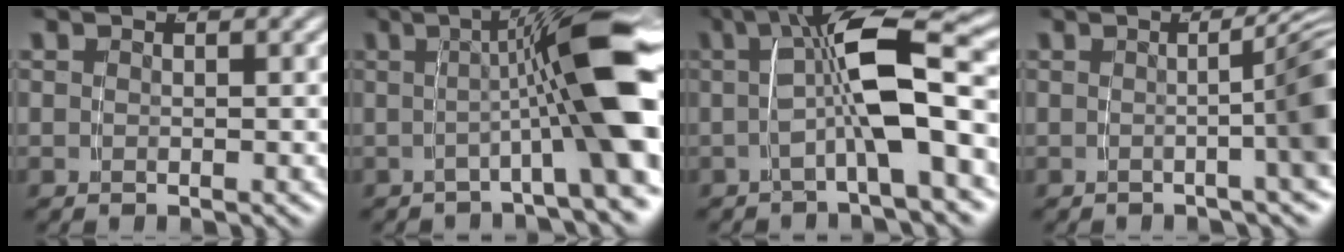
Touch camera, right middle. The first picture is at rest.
{"total": 9.5, "force": [-0.2, 1.0, 9.4], "torque": [-0.129, 0.013, -0.004]}
{"total": 6.9, "force": [0.6, 1.6, 6.7], "torque": [-0.105, 0.016, 0.010]}
{"total": 7.1, "force": [-0.4, 1.9, 6.8], "torque": [-0.055, 0.021, -0.016]}